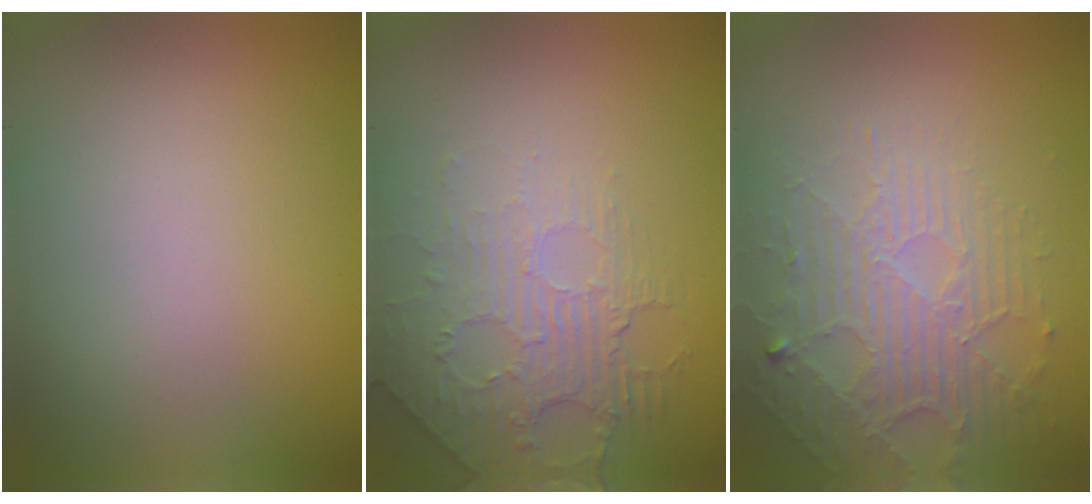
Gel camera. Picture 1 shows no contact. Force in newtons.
{"total": 2.3, "press": 1.5, "slide": 1.7}
{"total": 4.7, "press": 3.4, "slide": 3.3}